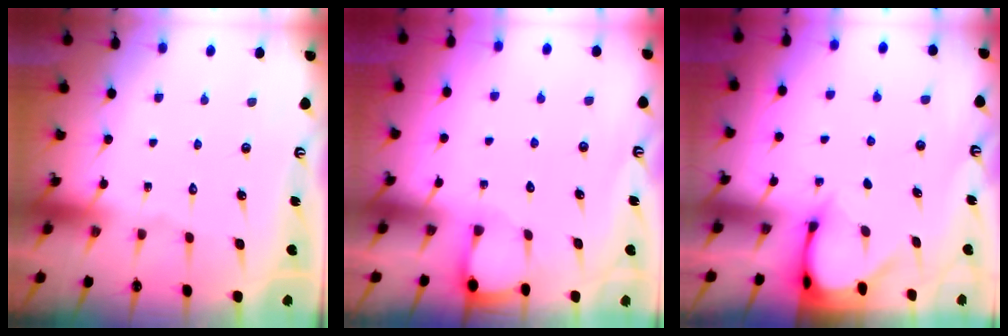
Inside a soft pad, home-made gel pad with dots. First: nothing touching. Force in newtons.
{"total": 2.0, "press": 2.0, "slide": 0.2}
{"total": 3.2, "press": 3.2, "slide": 0.3}